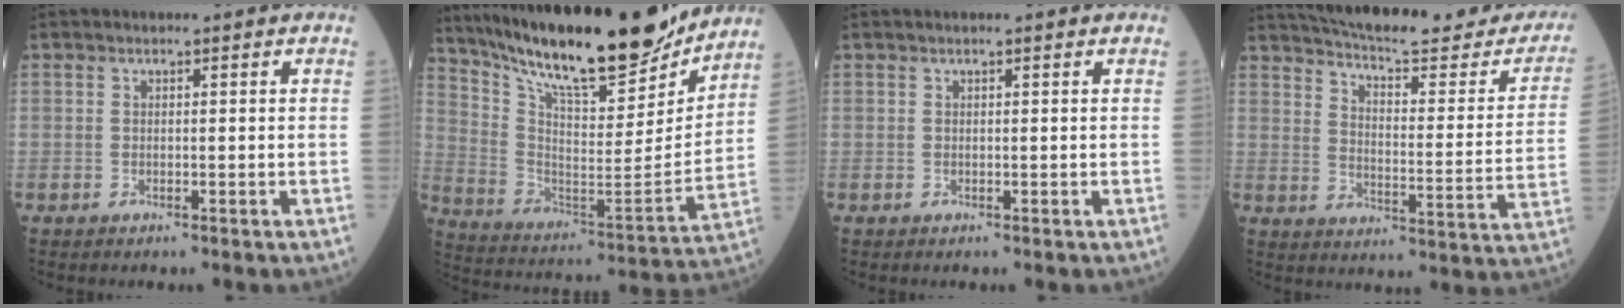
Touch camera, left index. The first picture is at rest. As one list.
[{"total": 24.6, "force": [20.8, 4.2, 12.5], "torque": [-0.221, -0.023, 0.329]}, {"total": 0.6, "force": [0.5, -0.1, 0.4], "torque": [-0.008, 0.010, 0.011]}, {"total": 26.6, "force": [23.9, 4.4, 10.8], "torque": [-0.157, -0.067, 0.295]}]